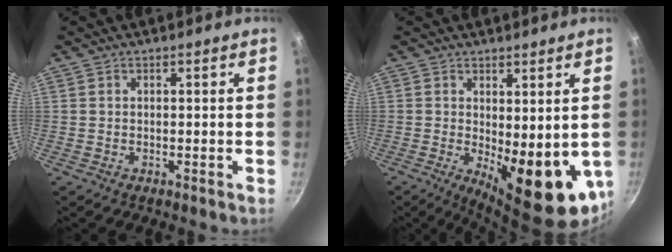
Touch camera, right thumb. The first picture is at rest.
{"total": 13.4, "force": [-0.8, 5.4, 12.3], "torque": [-0.138, -0.023, 0.006]}